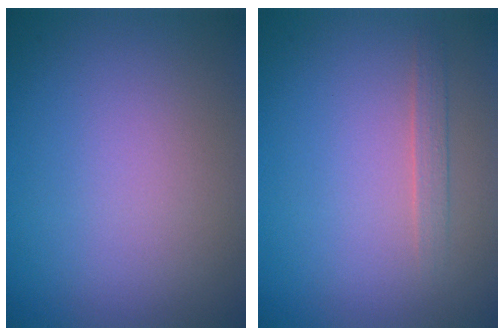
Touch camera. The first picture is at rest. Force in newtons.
{"total": 1.1, "press": 1.1, "slide": 0.1}